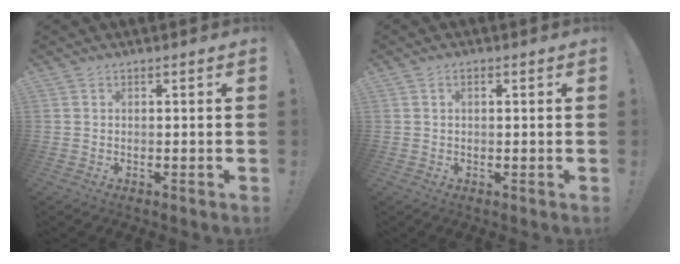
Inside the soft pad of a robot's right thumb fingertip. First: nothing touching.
{"total": 1.3, "force": [0.4, 0.7, 1.0], "torque": [-0.015, 0.002, 0.004]}